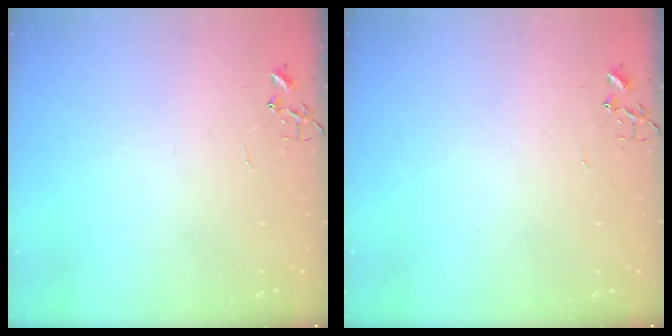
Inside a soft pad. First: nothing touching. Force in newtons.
{"total": 0.0}